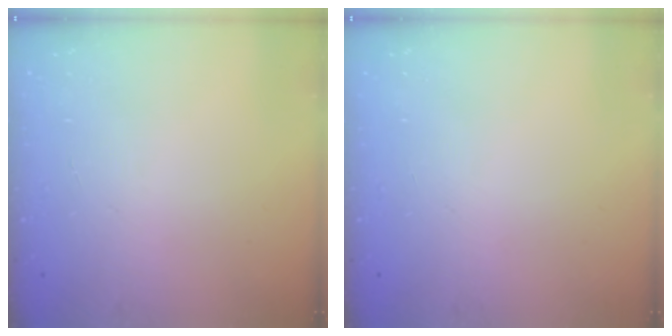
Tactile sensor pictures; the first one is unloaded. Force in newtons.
{"total": 0.0}